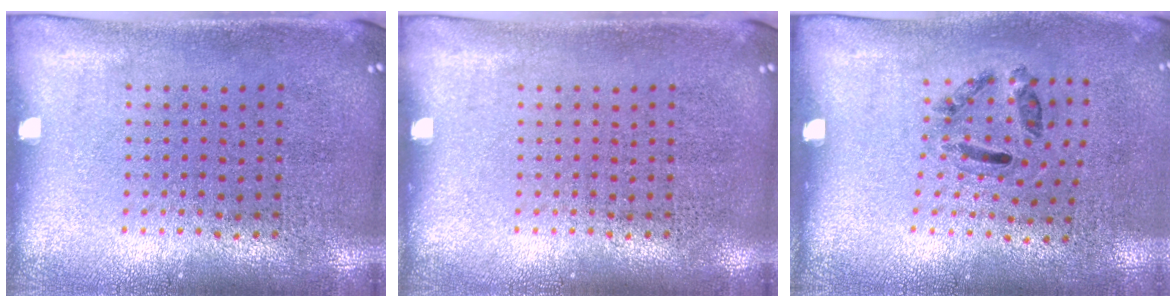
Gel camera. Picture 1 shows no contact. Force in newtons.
{"total": 0.0}
{"total": 1.3, "press": 0.6, "slide": 1.1}